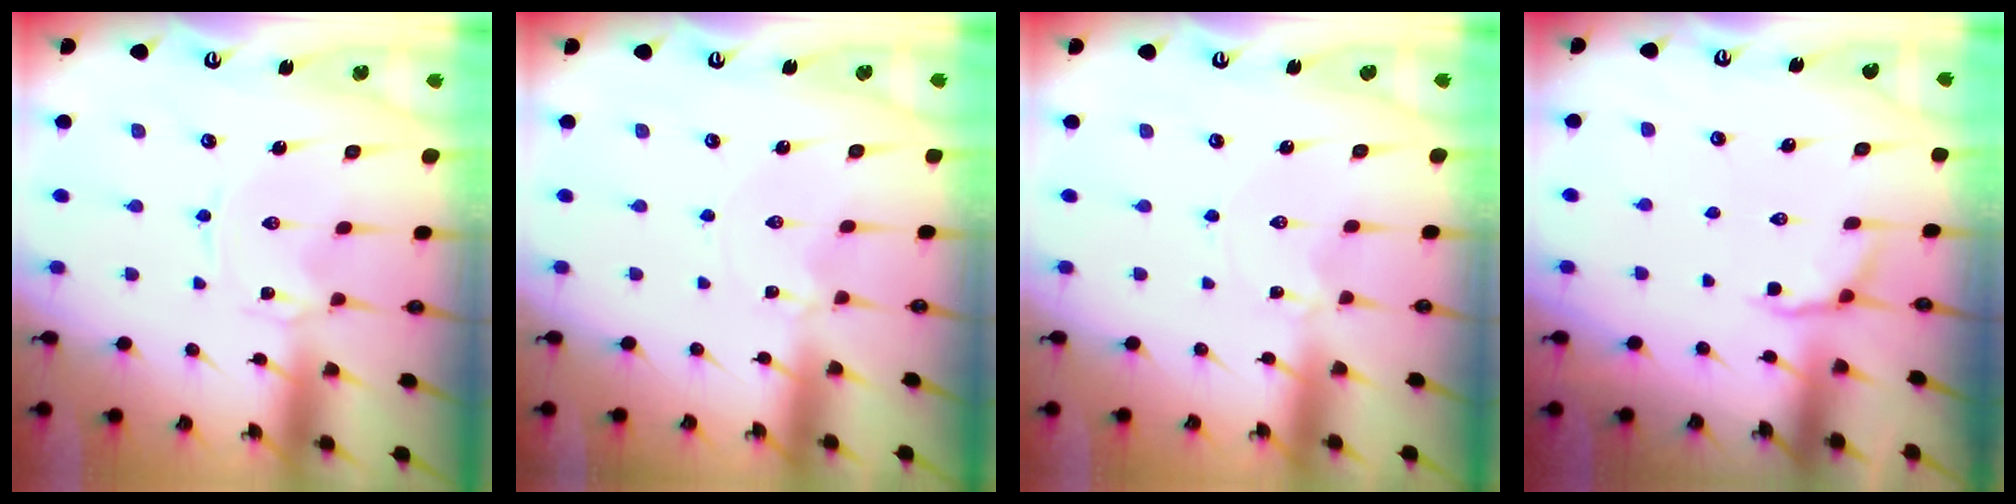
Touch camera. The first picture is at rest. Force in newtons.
{"total": 0.9, "press": 0.9, "slide": 0.2}
{"total": 1.6, "press": 1.6, "slide": 0.2}
{"total": 2.6, "press": 1.4, "slide": 2.2}